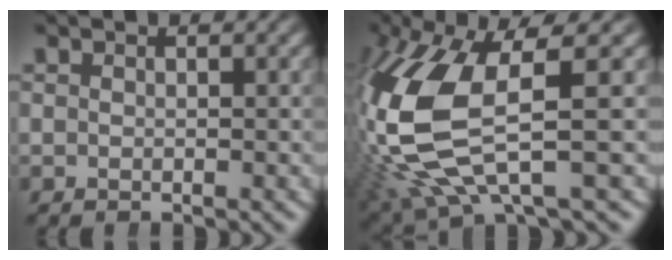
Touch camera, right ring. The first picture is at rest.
{"total": 11.1, "force": [-0.5, 6.2, 9.2], "torque": [-0.225, -0.029, 0.013]}